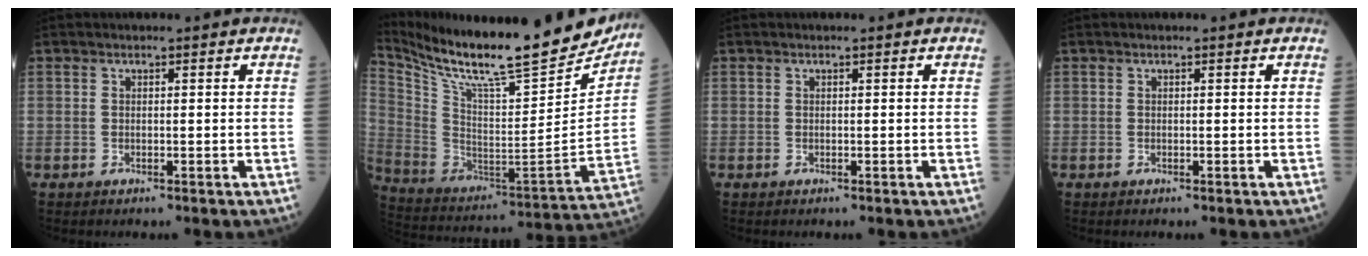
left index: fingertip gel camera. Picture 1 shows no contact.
{"total": 27.9, "force": [24.5, 3.6, 12.8], "torque": [-0.244, -0.068, 0.370]}
{"total": 0.0}
{"total": 0.0}